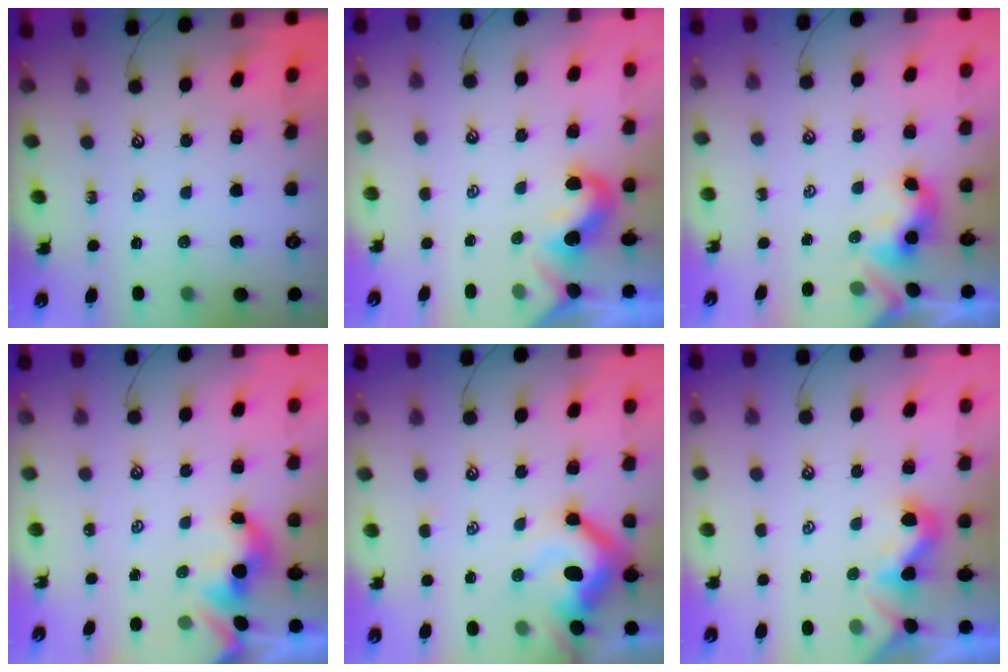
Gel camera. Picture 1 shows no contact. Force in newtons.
{"total": 2.1, "press": 2.0, "slide": 0.6}
{"total": 3.4, "press": 3.4, "slide": 0.3}
{"total": 1.6, "press": 1.6, "slide": 0.2}
{"total": 8.5, "press": 8.4, "slide": 1.4}
{"total": 1.3, "press": 1.2, "slide": 0.6}